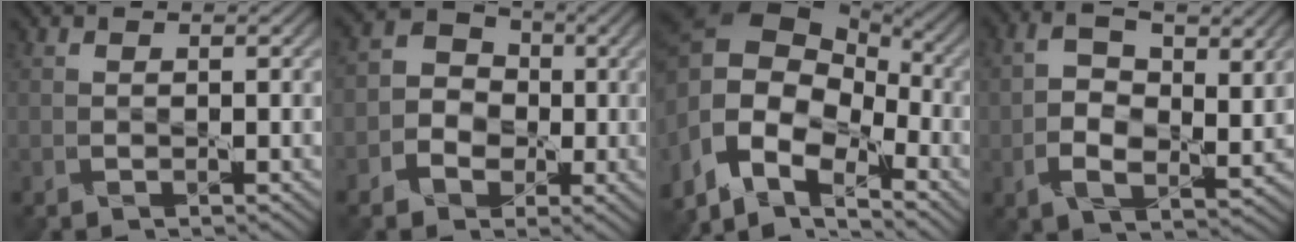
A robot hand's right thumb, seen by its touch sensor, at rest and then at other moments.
{"total": 4.8, "force": [-1.3, 4.2, 2.0], "torque": [-0.035, 0.007, -0.044]}
{"total": 15.1, "force": [-3.3, 10.0, 10.8], "torque": [-0.250, -0.024, -0.056]}
{"total": 8.8, "force": [0.2, 5.1, 7.2], "torque": [-0.156, -0.008, 0.001]}